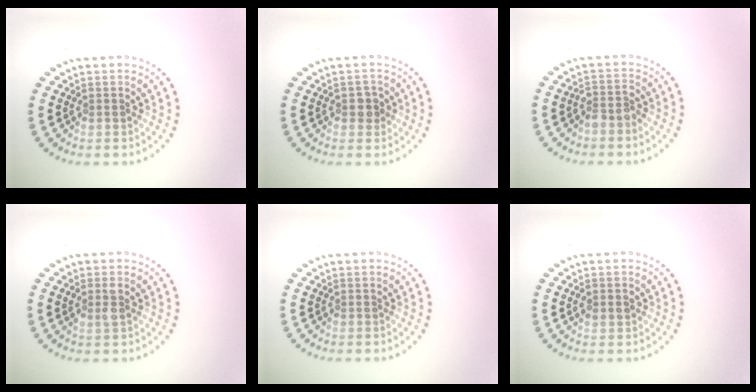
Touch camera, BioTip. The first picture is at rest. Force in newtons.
{"total": 1.3, "press": 1.3, "slide": 0.3}
{"total": 1.8, "press": 1.6, "slide": 1.0}
{"total": 1.5, "press": 1.5, "slide": 0.3}
{"total": 0.0}
{"total": 1.1, "press": 1.1, "slide": 0.3}